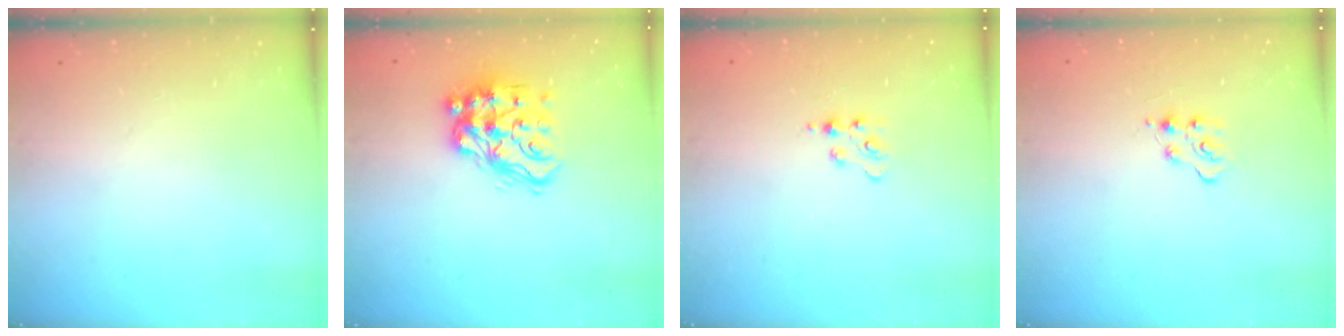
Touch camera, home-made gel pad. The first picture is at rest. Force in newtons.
{"total": 16.4, "press": 16.4, "slide": 1.0}
{"total": 3.6, "press": 3.6, "slide": 0.4}
{"total": 5.8, "press": 5.8, "slide": 0.6}